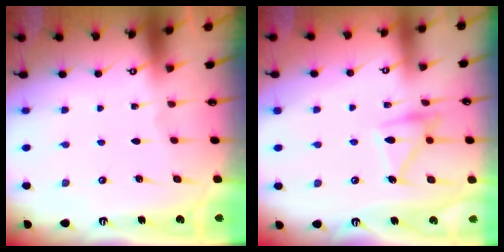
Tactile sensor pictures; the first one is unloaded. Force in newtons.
{"total": 13.6, "press": 13.6, "slide": 0.9}